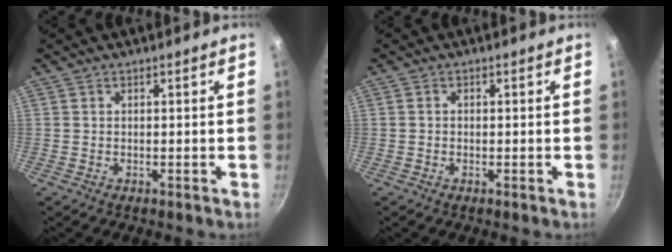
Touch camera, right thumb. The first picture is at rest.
{"total": 0.6, "force": [-0.2, 0.5, 0.3], "torque": [-0.005, 0.003, -0.003]}